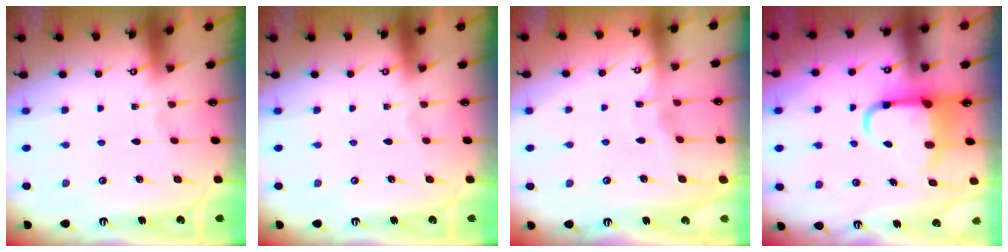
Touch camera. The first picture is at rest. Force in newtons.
{"total": 0.0}
{"total": 2.9, "press": 2.9, "slide": 0.3}
{"total": 6.5, "press": 6.3, "slide": 1.4}